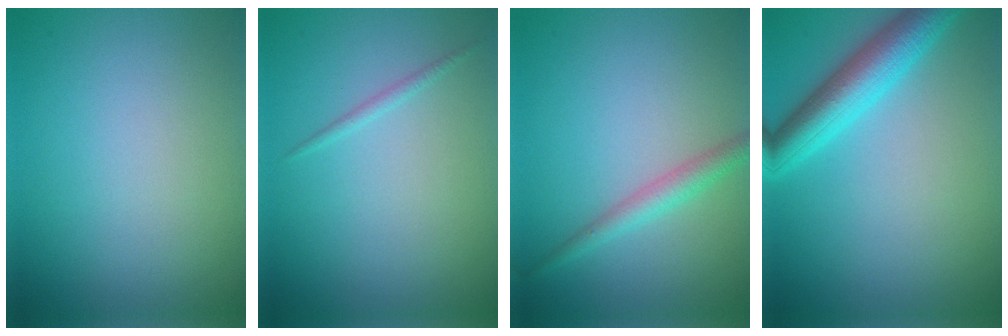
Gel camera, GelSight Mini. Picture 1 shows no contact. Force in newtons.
{"total": 0.7, "press": 0.7, "slide": 0.0}
{"total": 2.1, "press": 2.1, "slide": 0.1}
{"total": 5.3, "press": 5.3, "slide": 0.1}